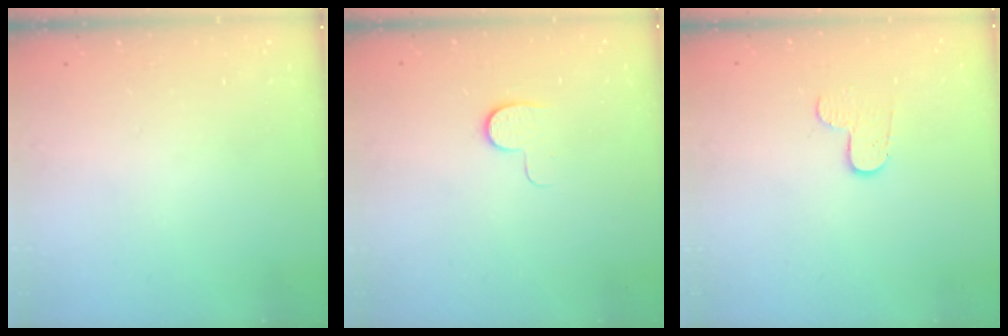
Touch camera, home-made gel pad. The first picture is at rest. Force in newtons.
{"total": 6.0, "press": 6.0, "slide": 0.6}
{"total": 7.5, "press": 7.4, "slide": 0.6}